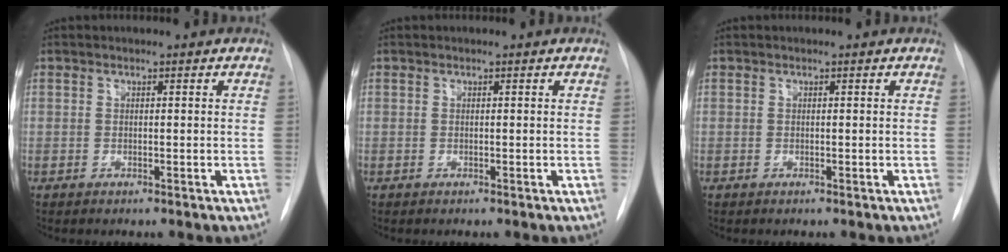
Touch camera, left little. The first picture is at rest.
{"total": 0.0}
{"total": 0.0}